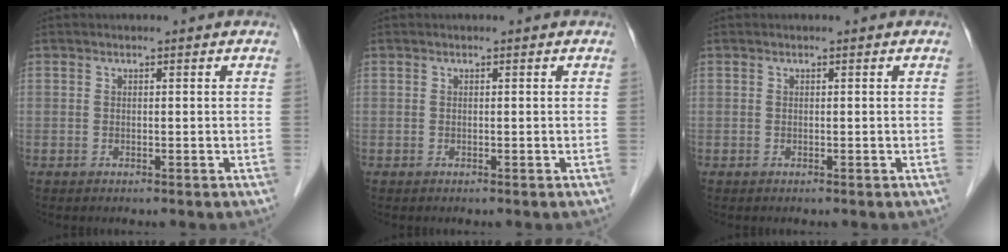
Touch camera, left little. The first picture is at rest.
{"total": 0.0}
{"total": 0.0}